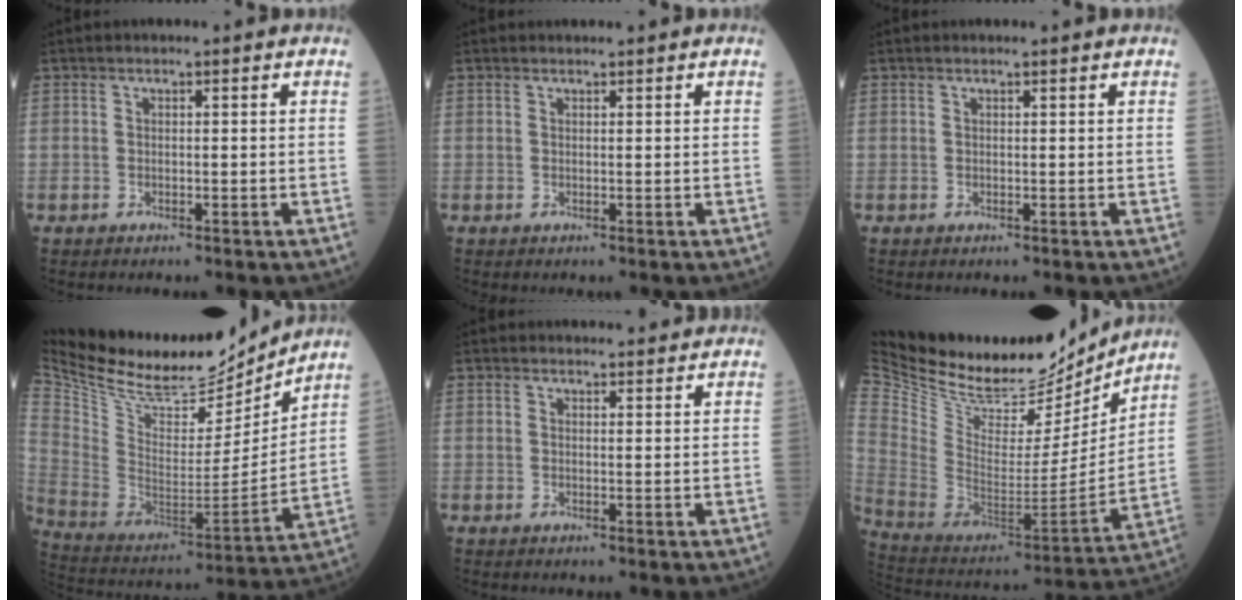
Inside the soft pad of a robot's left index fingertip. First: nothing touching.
{"total": 1.0, "force": [0.9, 0.1, 0.1], "torque": [-0.005, 0.006, 0.017]}
{"total": 1.1, "force": [1.1, -0.1, 0.2], "torque": [-0.005, 0.000, 0.014]}
{"total": 24.1, "force": [21.4, 6.5, 9.1], "torque": [-0.175, -0.026, 0.344]}
{"total": 4.5, "force": [4.3, 1.1, 0.6], "torque": [-0.003, 0.010, 0.048]}
{"total": 31.5, "force": [26.8, 9.7, 13.4], "torque": [-0.273, -0.035, 0.419]}